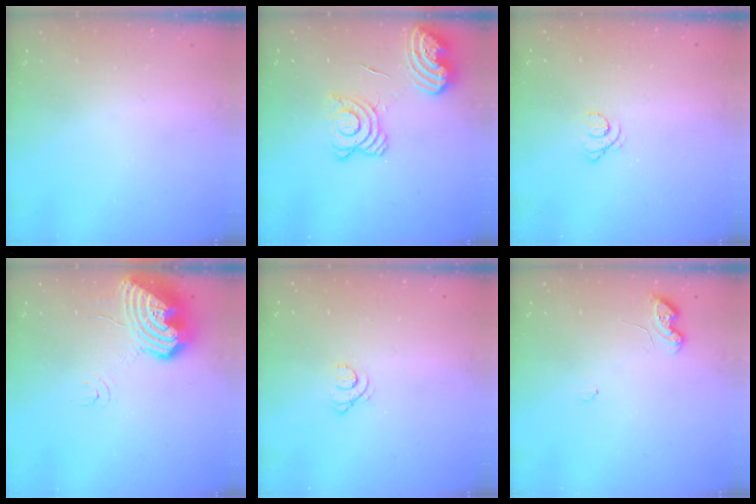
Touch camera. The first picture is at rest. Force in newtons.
{"total": 14.7, "press": 14.6, "slide": 1.3}
{"total": 1.6, "press": 1.6, "slide": 0.2}
{"total": 14.4, "press": 14.2, "slide": 2.2}
{"total": 1.6, "press": 1.6, "slide": 0.2}
{"total": 5.3, "press": 5.3, "slide": 0.7}